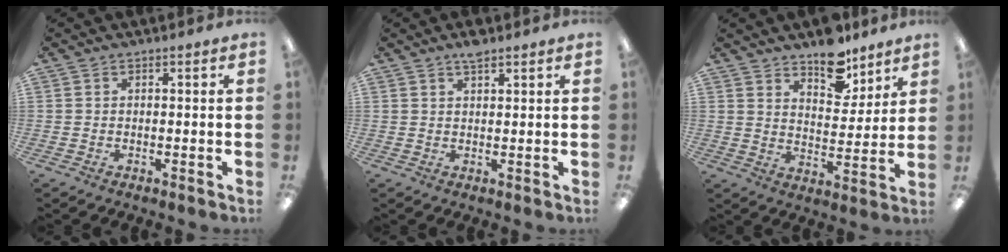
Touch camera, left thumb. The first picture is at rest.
{"total": 3.1, "force": [2.4, 0.7, 1.8], "torque": [-0.031, -0.001, 0.042]}
{"total": 11.0, "force": [8.9, 5.1, 4.1], "torque": [-0.038, -0.062, 0.157]}